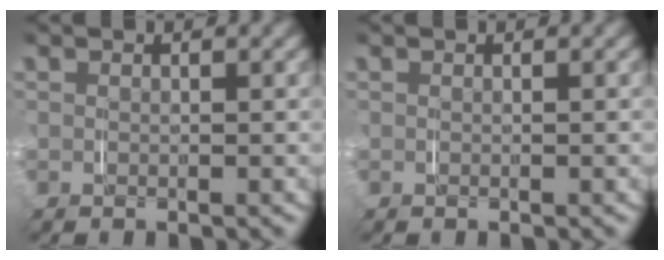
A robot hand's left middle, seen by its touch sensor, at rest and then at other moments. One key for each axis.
{"total": 0.0}